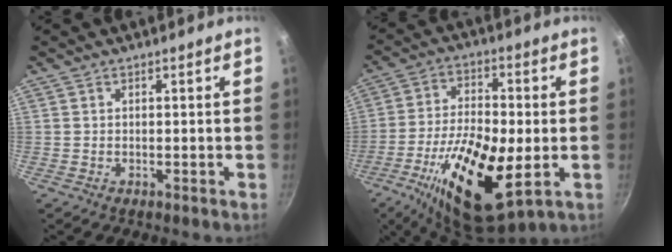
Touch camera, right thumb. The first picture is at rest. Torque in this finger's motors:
{"motor_torque": [2.53, 2.48, 2.20, -0.57, 0.60]}